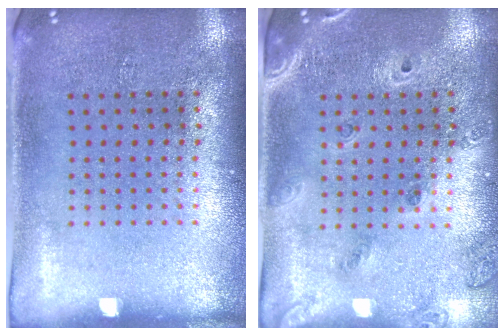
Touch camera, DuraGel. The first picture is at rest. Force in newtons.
{"total": 1.4, "press": 1.3, "slide": 0.5}